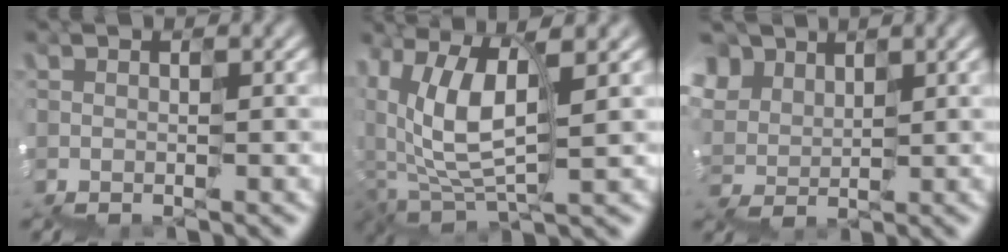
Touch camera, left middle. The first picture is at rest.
{"total": 5.0, "force": [2.5, 2.8, 3.2], "torque": [-0.084, 0.017, 0.045]}
{"total": 4.4, "force": [3.6, 2.0, -1.6], "torque": [0.016, 0.024, 0.063]}